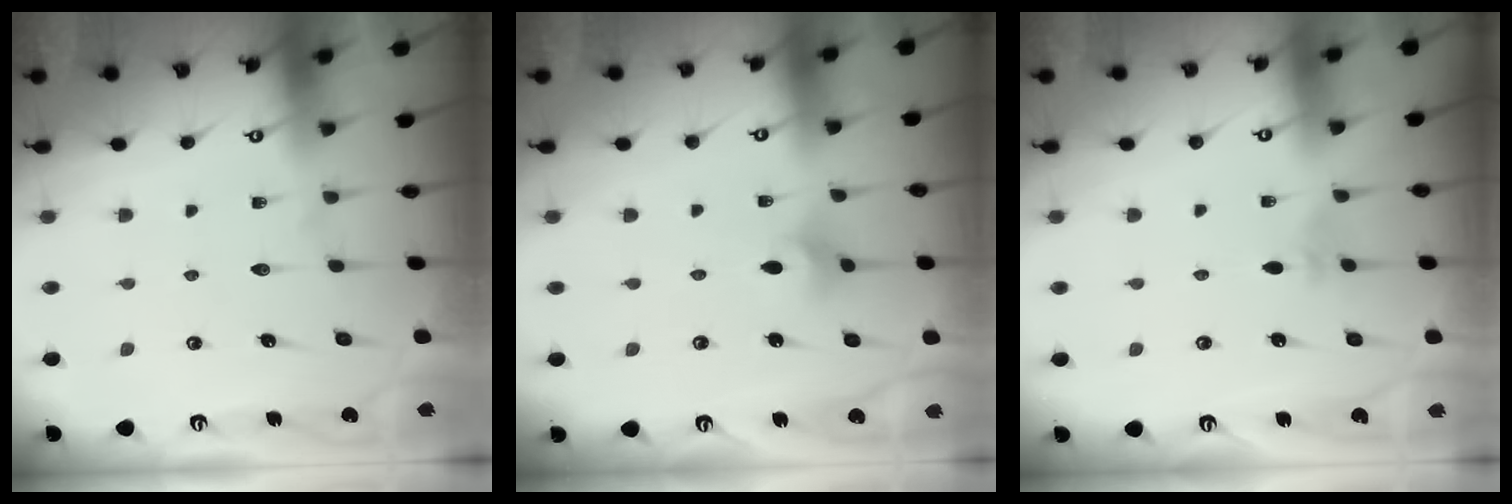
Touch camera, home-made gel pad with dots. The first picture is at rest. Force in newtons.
{"total": 3.3, "press": 3.2, "slide": 0.8}
{"total": 2.2, "press": 2.1, "slide": 0.6}